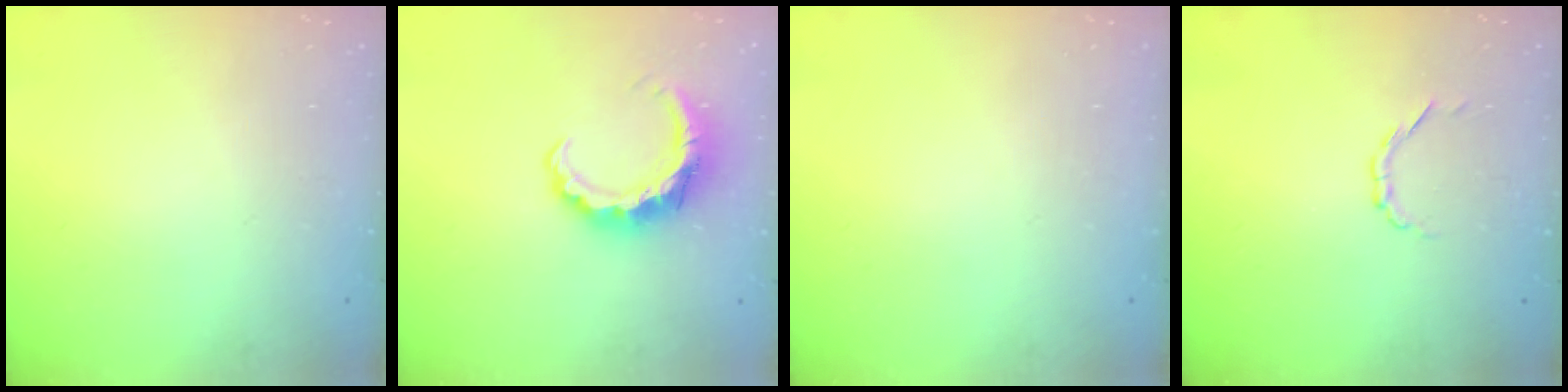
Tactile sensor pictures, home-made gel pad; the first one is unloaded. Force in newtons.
{"total": 8.2, "press": 8.1, "slide": 1.5}
{"total": 0.0}
{"total": 2.6, "press": 2.4, "slide": 0.9}